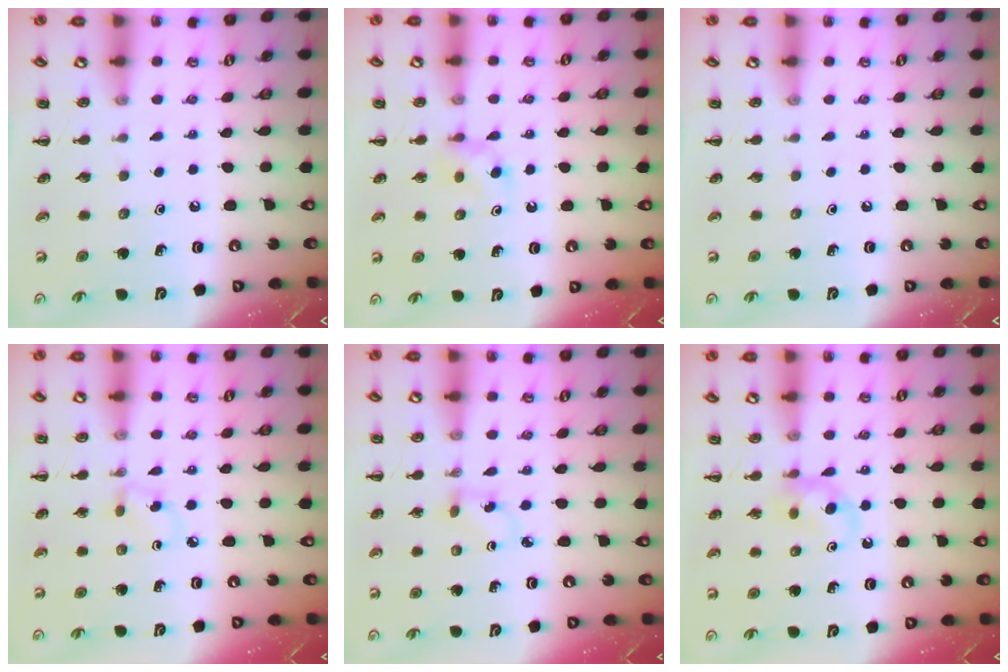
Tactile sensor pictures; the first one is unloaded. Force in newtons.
{"total": 4.0, "press": 3.8, "slide": 1.4}
{"total": 0.0}
{"total": 2.9, "press": 2.7, "slide": 1.2}
{"total": 2.1, "press": 1.9, "slide": 1.0}
{"total": 6.6, "press": 6.4, "slide": 1.6}